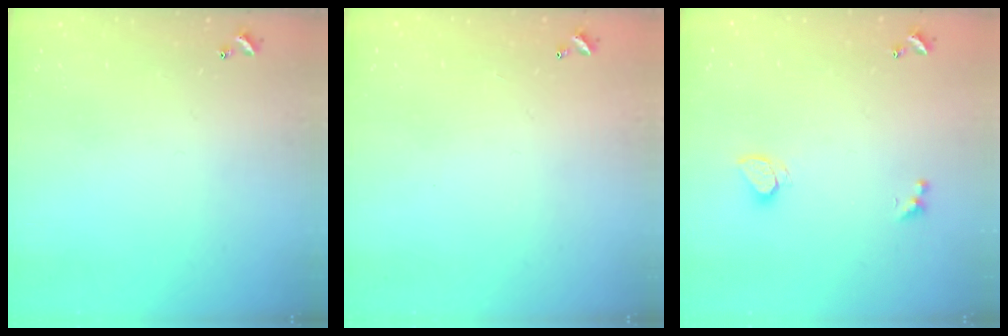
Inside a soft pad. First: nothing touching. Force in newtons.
{"total": 2.8, "press": 2.8, "slide": 0.1}
{"total": 1.9, "press": 1.8, "slide": 0.4}